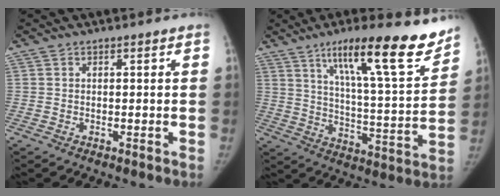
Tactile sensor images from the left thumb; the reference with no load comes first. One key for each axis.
{"total": 21.0, "fx": 14.0, "fy": 3.6, "fz": 15.2, "tx": -0.201, "ty": -0.065, "tz": 0.220}